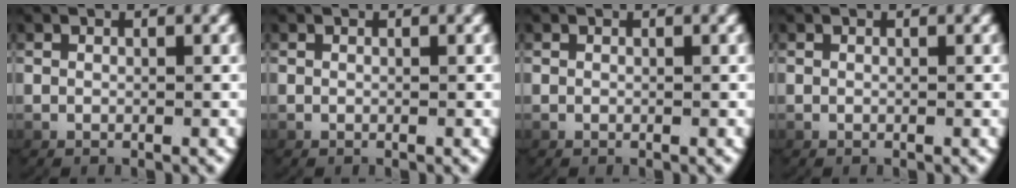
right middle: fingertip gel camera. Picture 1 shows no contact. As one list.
[{"total": 0.0}, {"total": 0.0}, {"total": 0.0}]